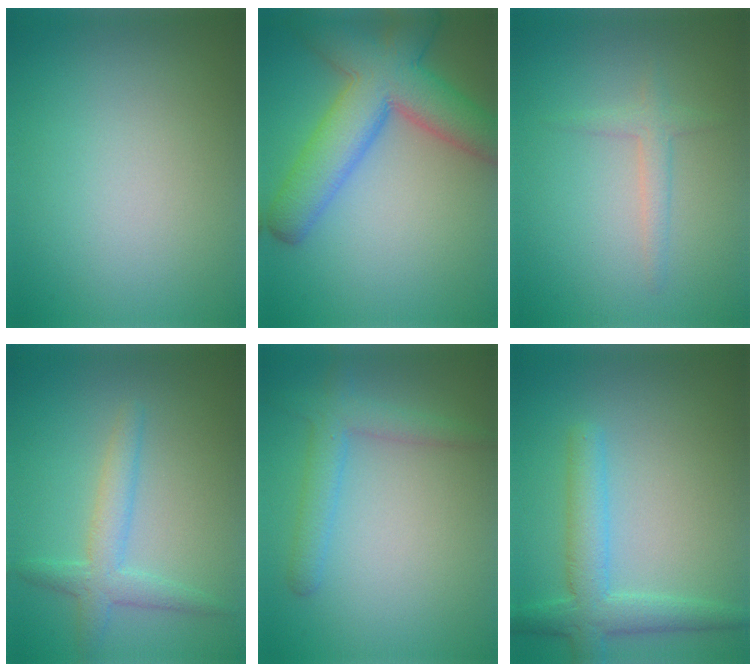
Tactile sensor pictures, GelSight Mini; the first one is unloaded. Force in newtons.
{"total": 9.0, "press": 9.0, "slide": 0.4}
{"total": 1.6, "press": 1.6, "slide": 0.1}
{"total": 3.0, "press": 3.0, "slide": 0.0}
{"total": 2.9, "press": 2.9, "slide": 0.2}
{"total": 4.1, "press": 4.1, "slide": 0.3}